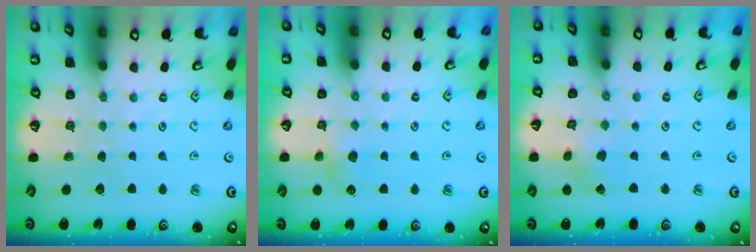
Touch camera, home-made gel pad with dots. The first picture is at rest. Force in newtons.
{"total": 3.8, "press": 3.7, "slide": 0.8}
{"total": 2.0, "press": 2.0, "slide": 0.1}